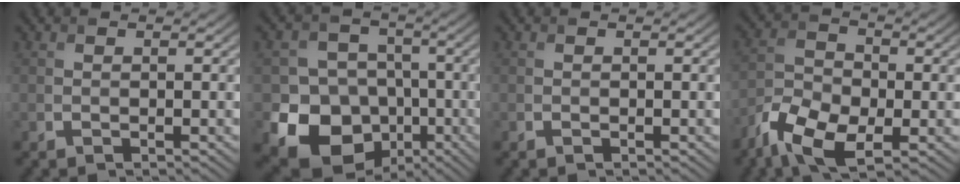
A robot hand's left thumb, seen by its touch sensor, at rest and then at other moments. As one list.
[{"total": 14.3, "force": [-5.8, 12.0, 5.4], "torque": [-0.116, -0.043, -0.117]}, {"total": 0.0}, {"total": 9.0, "force": [-5.3, 4.5, 5.6], "torque": [-0.121, -0.016, -0.109]}]